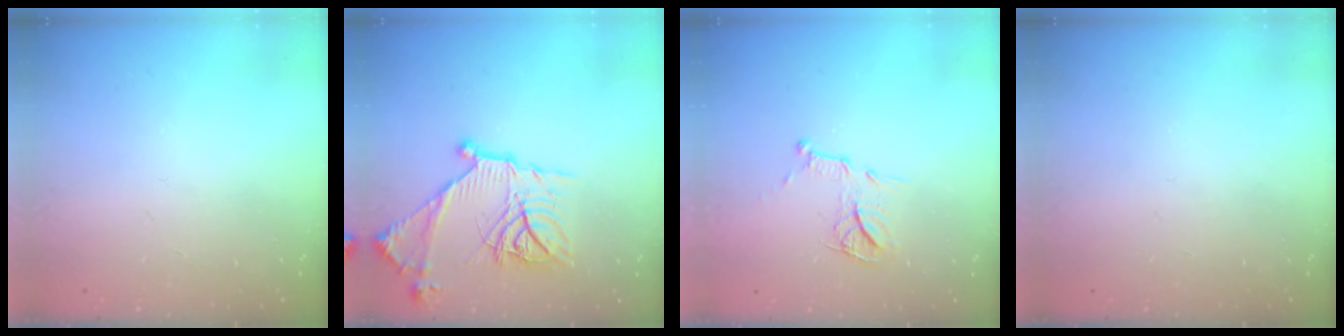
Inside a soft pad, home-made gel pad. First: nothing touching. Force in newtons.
{"total": 17.4, "press": 17.4, "slide": 0.5}
{"total": 11.0, "press": 10.9, "slide": 0.4}
{"total": 0.0}